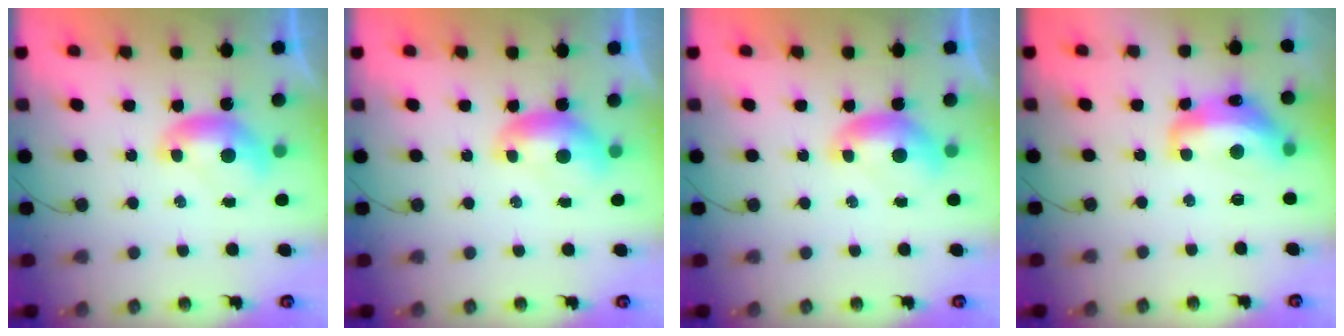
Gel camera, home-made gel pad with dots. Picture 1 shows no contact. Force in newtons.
{"total": 0.0}
{"total": 0.0}
{"total": 6.6, "press": 6.5, "slide": 1.0}